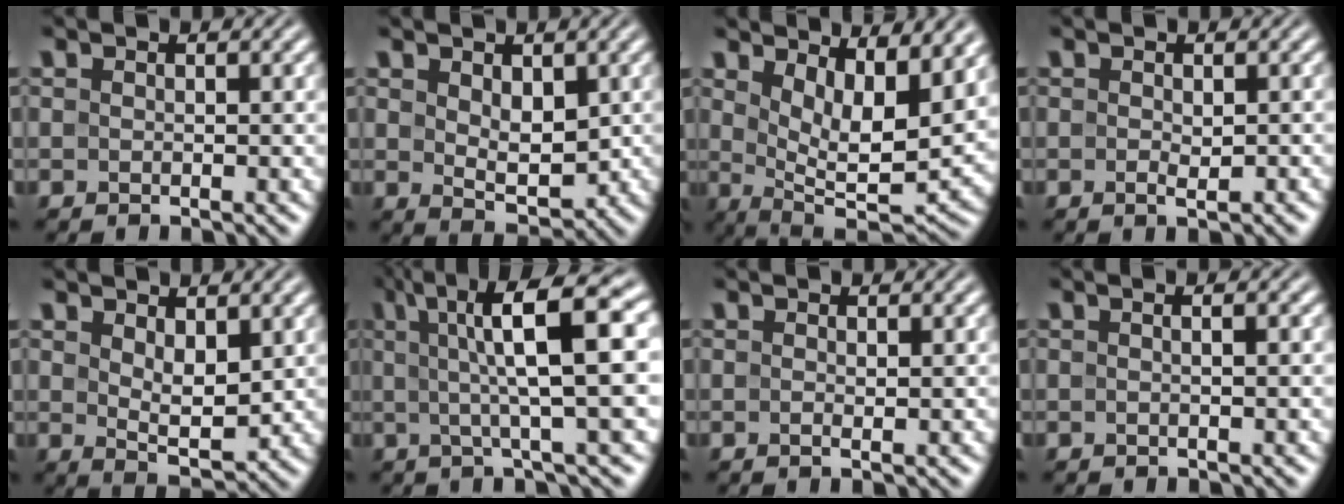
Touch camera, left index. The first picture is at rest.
{"total": 3.8, "force": [0.7, 2.3, 3.0], "torque": [-0.049, -0.009, 0.021]}
{"total": 9.3, "force": [4.0, 3.7, 7.6], "torque": [-0.118, -0.019, 0.077]}
{"total": 1.3, "force": [-0.3, 0.4, 1.3], "torque": [-0.022, -0.005, -0.004]}
{"total": 3.9, "force": [1.4, 1.8, 3.1], "torque": [-0.059, -0.008, 0.031]}
{"total": 10.6, "force": [2.7, 2.2, 10.0], "torque": [-0.139, 0.022, 0.037]}
{"total": 0.6, "force": [0.0, 0.0, 0.6], "torque": [-0.011, -0.002, -0.001]}
{"total": 1.7, "force": [0.3, 0.6, 1.5], "torque": [-0.013, -0.003, -0.010]}